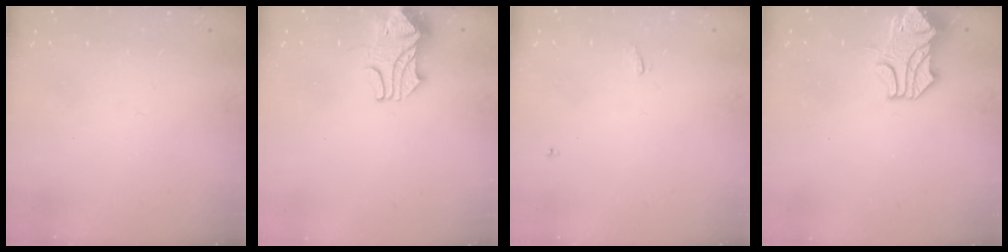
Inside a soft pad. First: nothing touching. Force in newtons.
{"total": 2.2, "press": 2.0, "slide": 0.9}
{"total": 1.7, "press": 1.7, "slide": 0.3}
{"total": 1.6, "press": 1.1, "slide": 1.2}